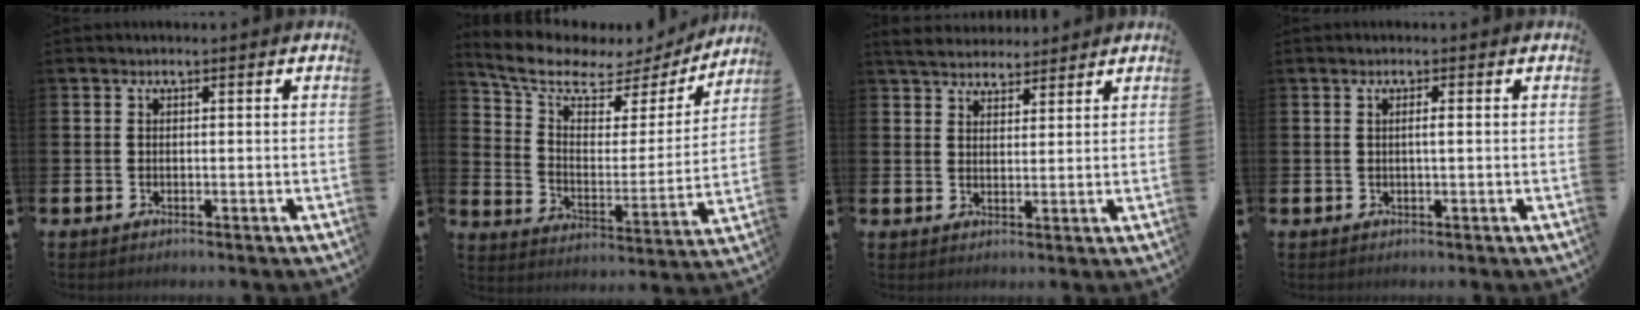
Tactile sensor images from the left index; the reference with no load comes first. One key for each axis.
{"total": 8.4, "fx": 6.9, "fy": 3.8, "fz": 3.1, "tx": -0.104, "ty": -0.043, "tz": 0.116}
{"total": 4.5, "fx": 4.3, "fy": 1.1, "fz": 0.4, "tx": -0.021, "ty": -0.017, "tz": 0.079}
{"total": 0.9, "fx": 0.1, "fy": 0.0, "fz": 0.9, "tx": -0.022, "ty": 0.002, "tz": 0.002}